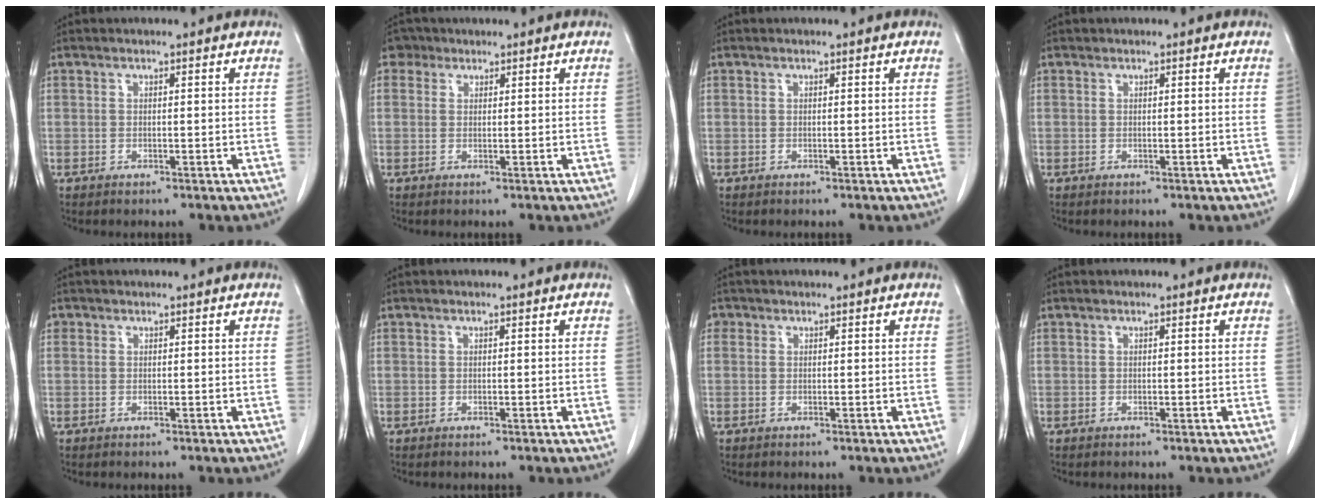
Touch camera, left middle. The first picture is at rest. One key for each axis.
{"total": 2.3, "fx": 1.4, "fy": 1.8, "fz": 0.2, "tx": -0.001, "ty": 0.008, "tz": 0.020}
{"total": 0.0}
{"total": 0.0}
{"total": 0.8, "fx": 0.4, "fy": 0.7, "fz": 0.1, "tx": 0.004, "ty": 0.005, "tz": 0.006}
{"total": 0.0}
{"total": 1.3, "fx": 0.5, "fy": 1.1, "fz": 0.2, "tx": 0.003, "ty": 0.006, "tz": 0.008}
{"total": 0.0}